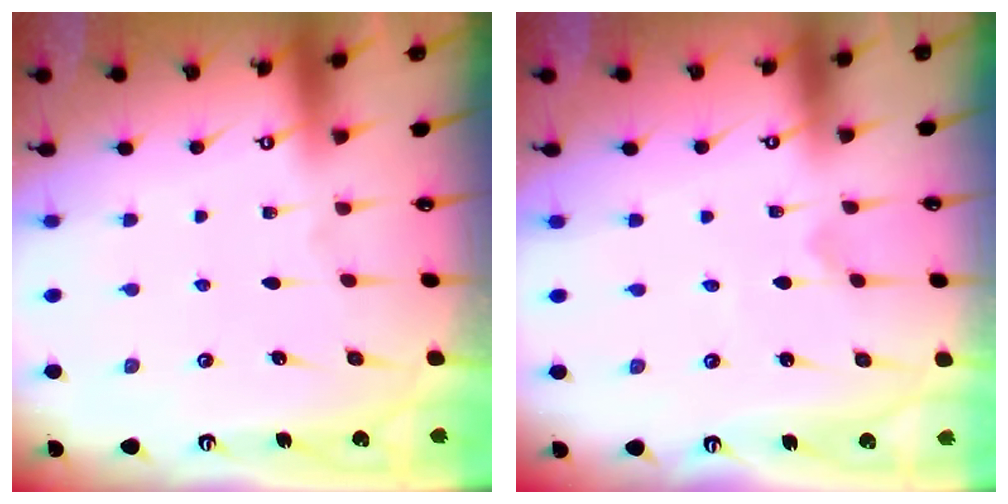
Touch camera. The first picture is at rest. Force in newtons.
{"total": 0.0}